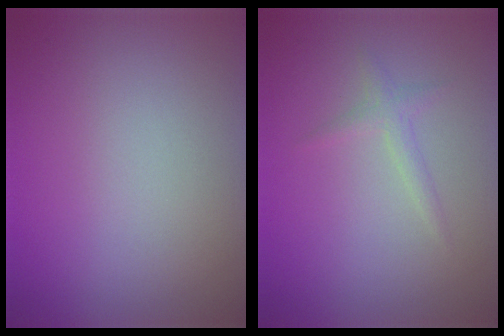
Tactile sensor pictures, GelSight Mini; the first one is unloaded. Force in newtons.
{"total": 1.1, "press": 1.1, "slide": 0.0}